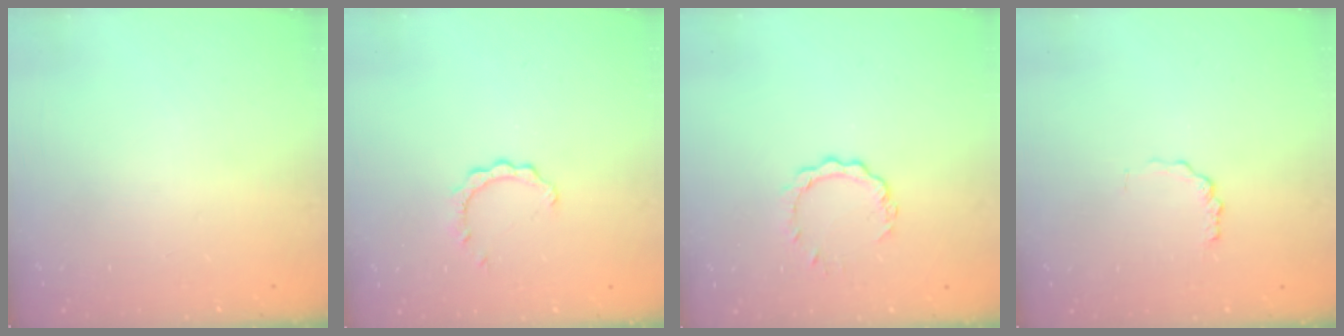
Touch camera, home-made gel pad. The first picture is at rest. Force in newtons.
{"total": 2.1, "press": 2.1, "slide": 0.2}
{"total": 5.0, "press": 4.9, "slide": 0.6}
{"total": 2.0, "press": 2.0, "slide": 0.1}